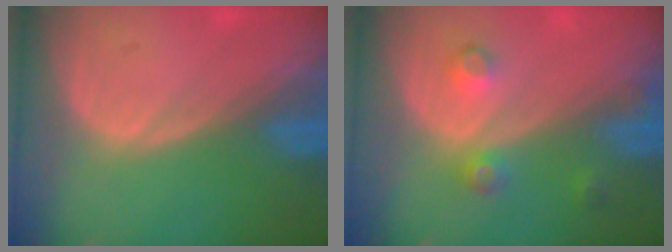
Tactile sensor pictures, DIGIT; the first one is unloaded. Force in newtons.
{"total": 3.5, "press": 3.2, "slide": 1.4}